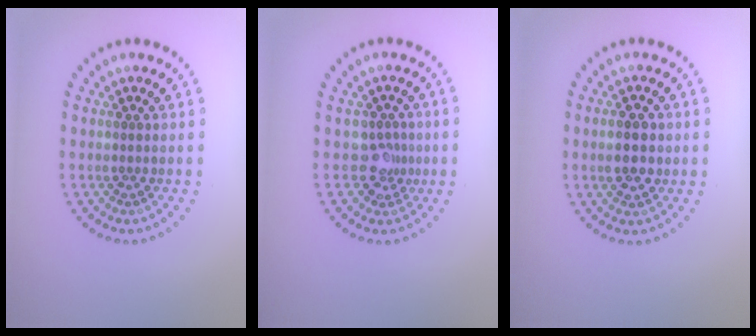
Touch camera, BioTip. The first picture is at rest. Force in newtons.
{"total": 2.1, "press": 1.6, "slide": 1.3}
{"total": 3.7, "press": 3.7, "slide": 0.1}